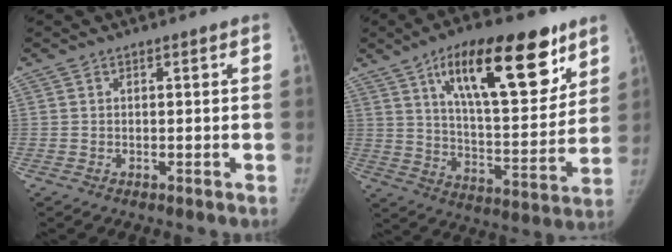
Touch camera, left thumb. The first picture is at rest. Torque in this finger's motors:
{"motor_torque": [0.28, 0.44, 1.84, -0.92, 0.22]}